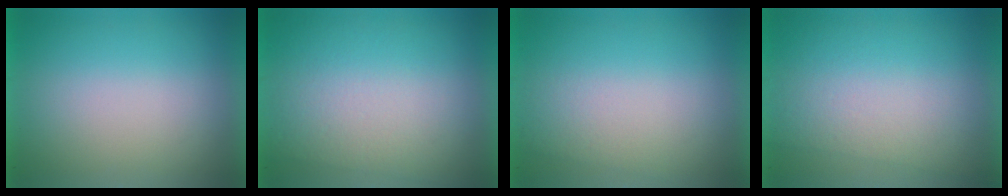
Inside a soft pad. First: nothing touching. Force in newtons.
{"total": 2.9}
{"total": 1.1}
{"total": 2.7}